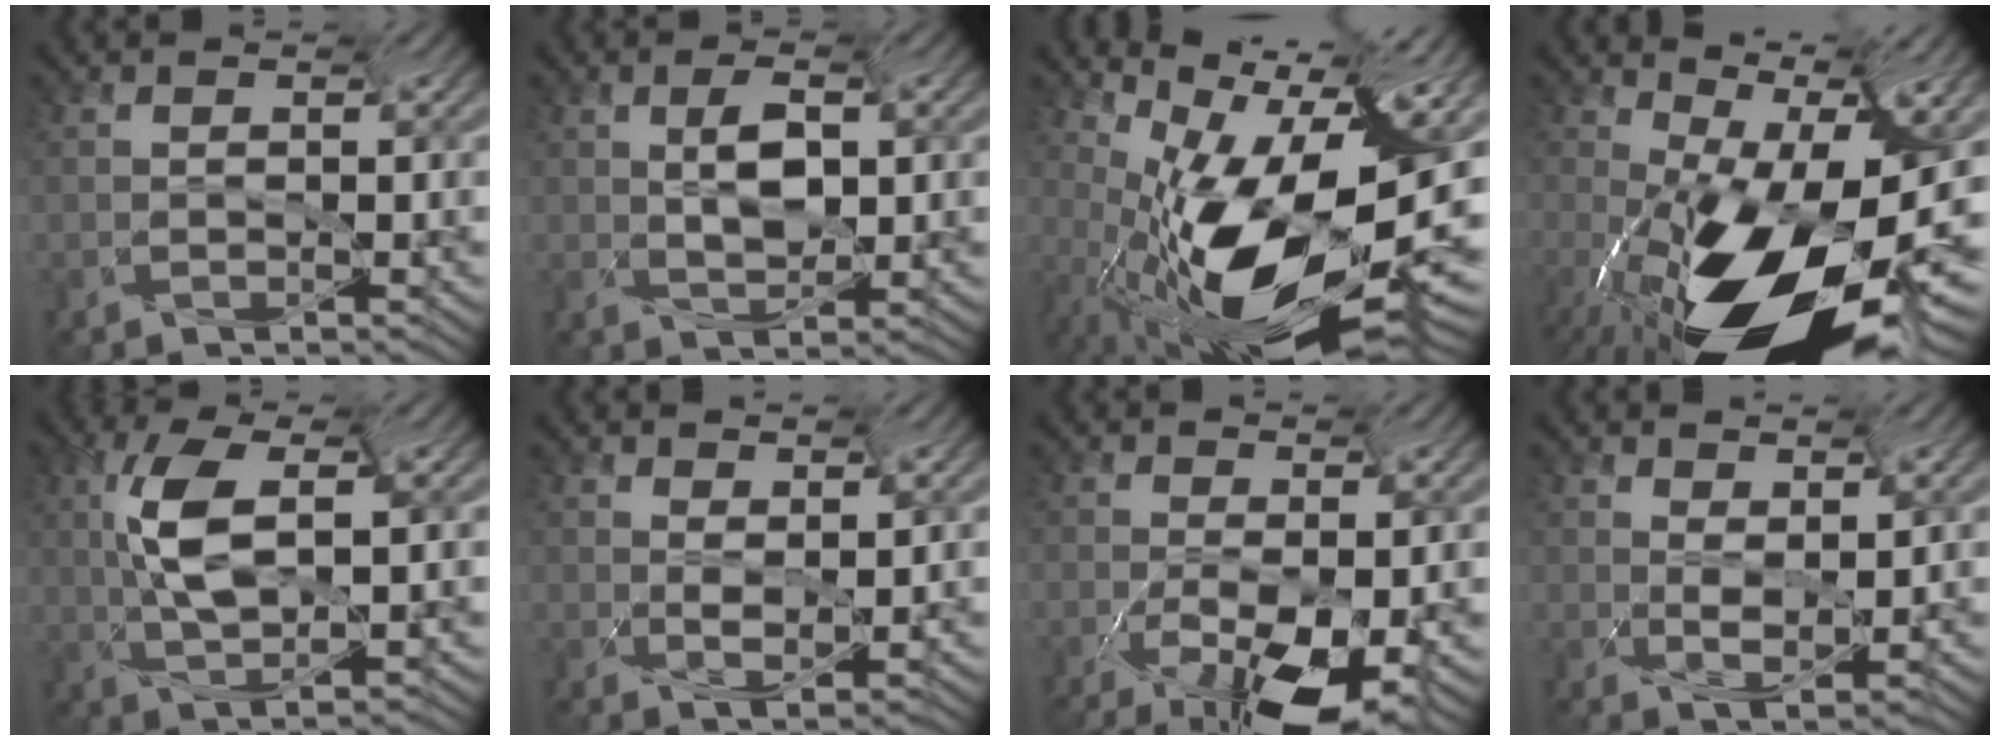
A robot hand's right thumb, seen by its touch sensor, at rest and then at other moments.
{"total": 3.7, "force": [-1.9, 1.6, 2.8], "torque": [-0.067, 0.007, -0.027]}
{"total": 14.7, "force": [-7.2, 4.6, 12.0], "torque": [-0.203, 0.002, -0.119]}
{"total": 16.3, "force": [-7.9, 7.2, 12.3], "torque": [-0.203, -0.014, -0.118]}
{"total": 7.7, "force": [-1.7, 3.2, 6.8], "torque": [-0.148, 0.013, -0.014]}
{"total": 3.0, "force": [0.4, 1.3, 2.7], "torque": [-0.068, 0.004, 0.009]}
{"total": 9.4, "force": [-4.8, 3.8, 7.1], "torque": [-0.119, 0.001, -0.069]}
{"total": 3.6, "force": [0.0, 1.6, 3.2], "torque": [-0.080, 0.006, 0.006]}